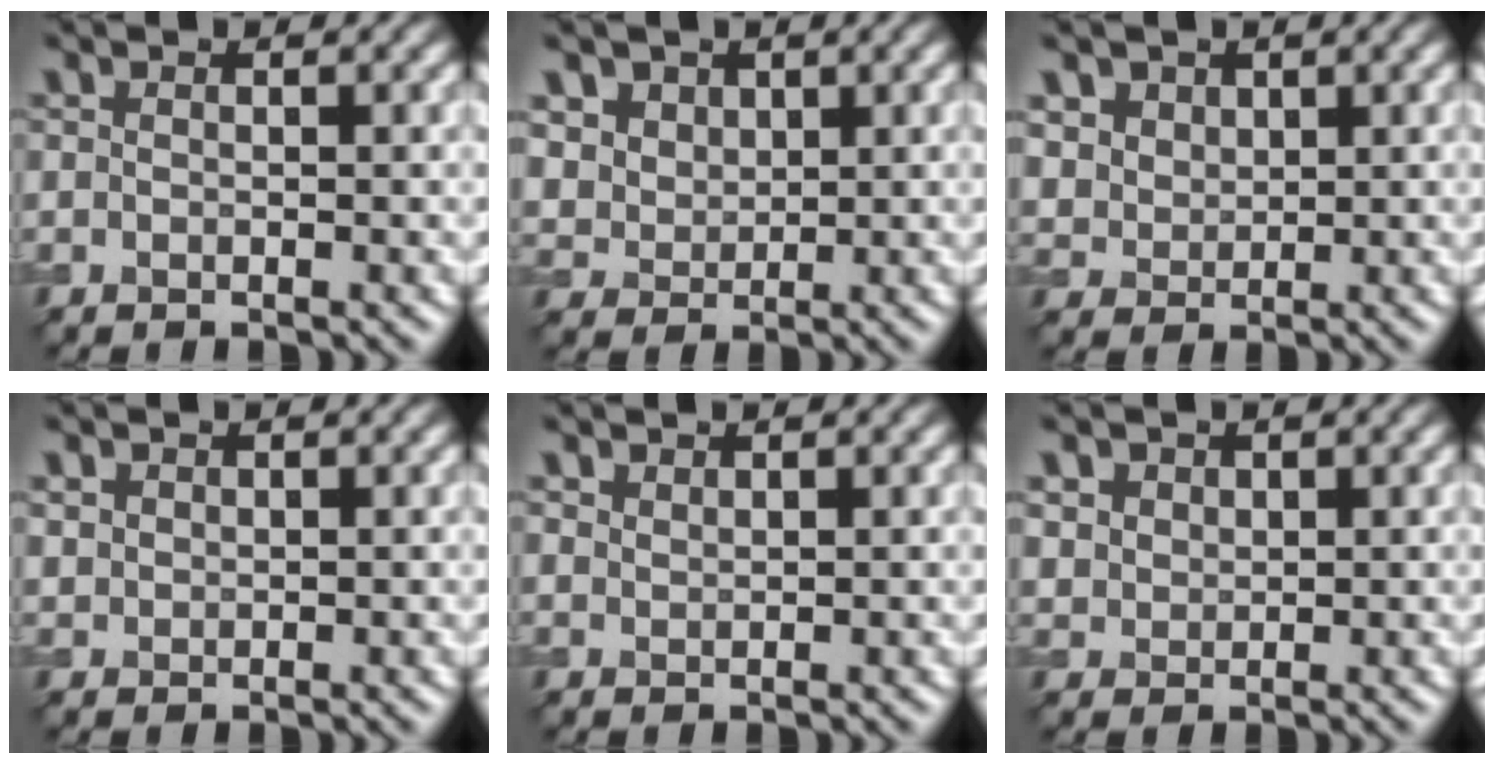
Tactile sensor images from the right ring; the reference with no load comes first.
{"total": 4.5, "force": [2.5, 3.4, 1.6], "torque": [-0.064, -0.003, 0.058]}
{"total": 4.1, "force": [2.3, 3.0, 1.4], "torque": [-0.063, 0.000, 0.056]}
{"total": 1.1, "force": [0.6, 0.9, 0.2], "torque": [-0.005, -0.002, 0.017]}
{"total": 1.1, "force": [0.9, 0.4, 0.2], "torque": [-0.009, 0.000, 0.022]}
{"total": 3.1, "force": [1.7, 2.3, 1.2], "torque": [-0.045, 0.004, 0.042]}